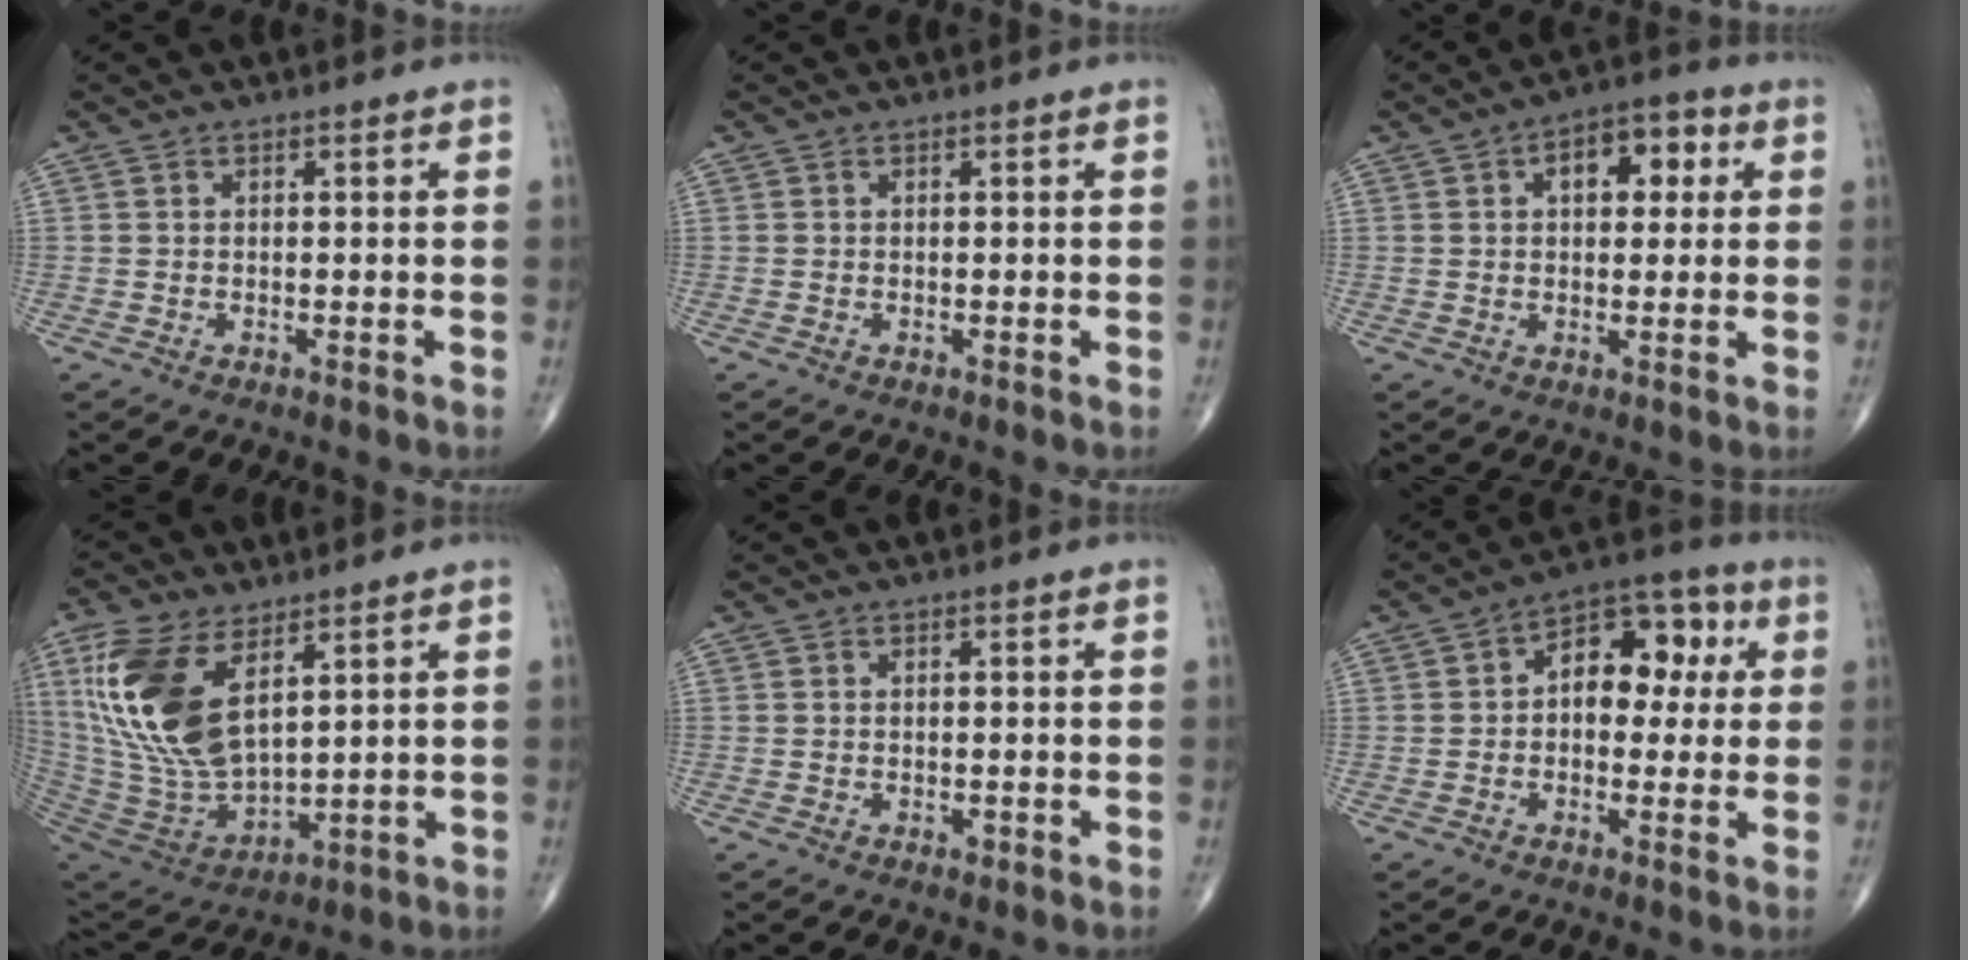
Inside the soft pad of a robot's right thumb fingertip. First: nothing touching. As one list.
[{"total": 0.0}, {"total": 8.7, "force": [2.5, 5.1, 6.6], "torque": [-0.062, 0.014, 0.028]}, {"total": 19.4, "force": [7.5, 9.7, 15.1], "torque": [-0.306, -0.033, 0.155]}, {"total": 0.6, "force": [-0.3, 0.4, 0.5], "torque": [-0.003, -0.001, -0.004]}, {"total": 12.1, "force": [2.0, 7.7, 9.2], "torque": [-0.088, 0.029, 0.019]}]